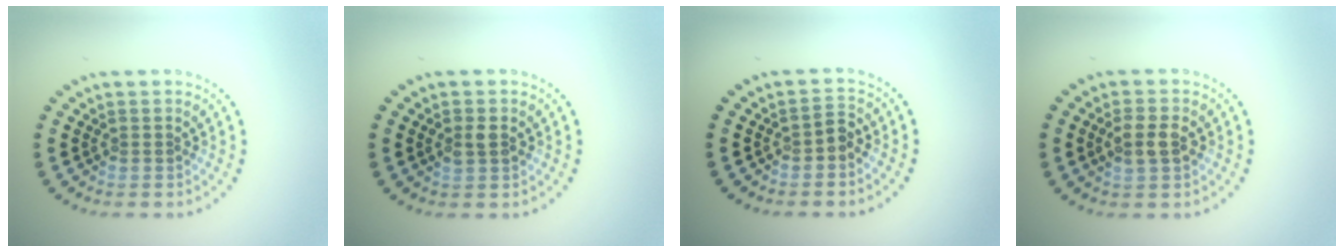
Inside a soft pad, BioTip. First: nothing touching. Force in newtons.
{"total": 1.5, "press": 1.5, "slide": 0.1}
{"total": 1.1, "press": 1.0, "slide": 0.5}
{"total": 2.1, "press": 2.1, "slide": 0.2}